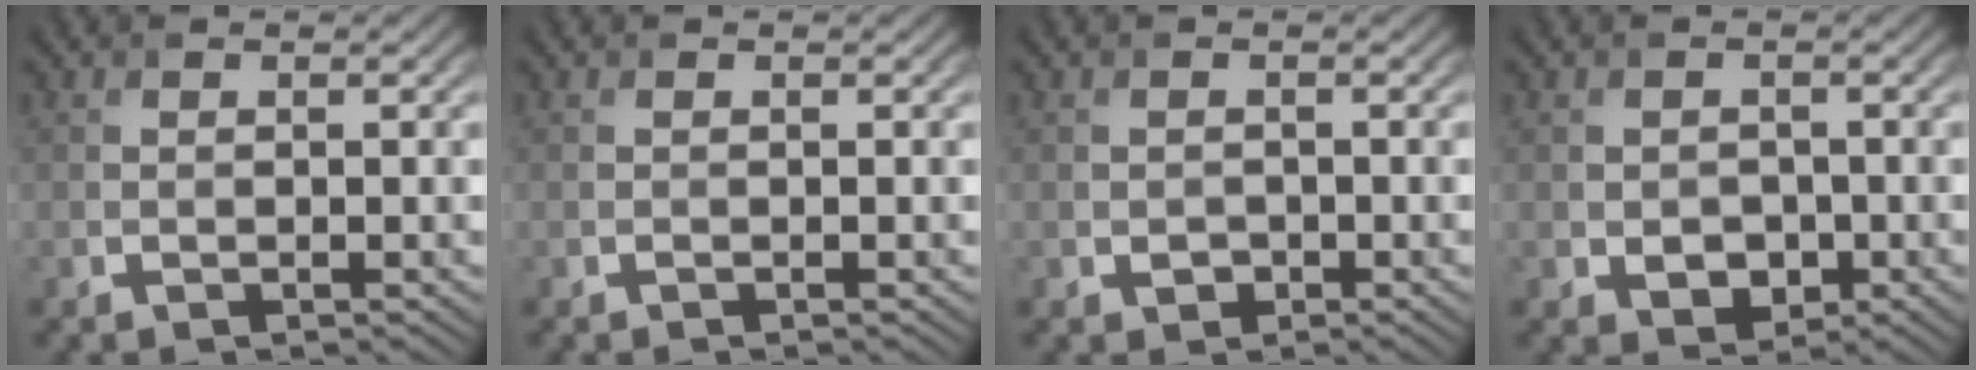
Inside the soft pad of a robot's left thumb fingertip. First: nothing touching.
{"total": 0.0}
{"total": 1.2, "force": [-0.5, 1.0, 0.5], "torque": [-0.006, -0.005, -0.009]}
{"total": 3.0, "force": [-0.8, 2.4, 1.6], "torque": [-0.031, -0.010, -0.012]}